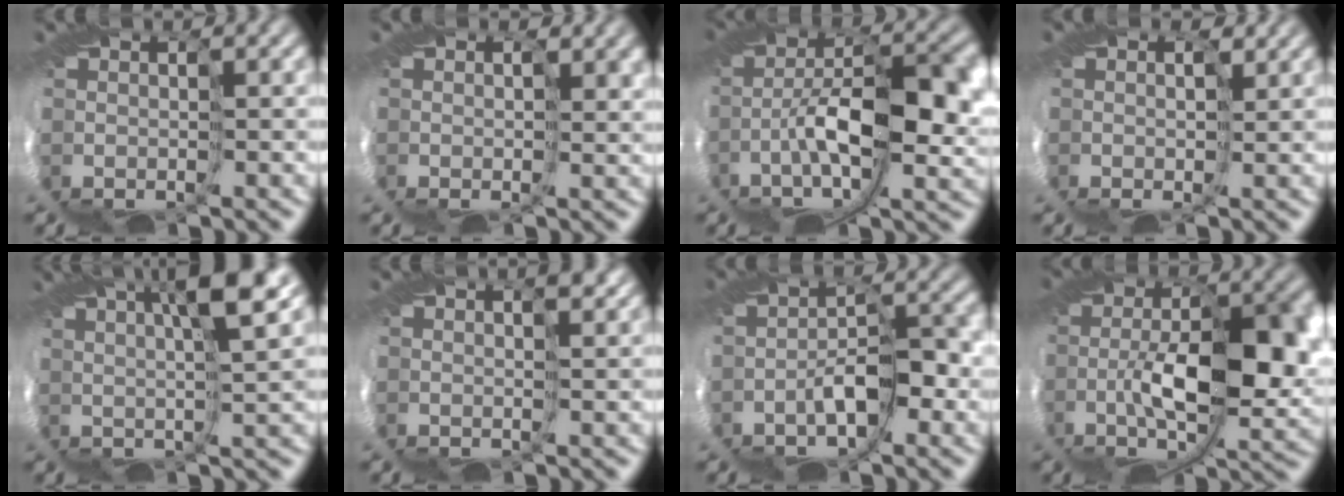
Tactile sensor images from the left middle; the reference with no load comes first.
{"total": 2.3, "force": [1.3, 1.3, 1.4], "torque": [-0.037, 0.008, 0.019]}
{"total": 6.8, "force": [-0.9, 2.6, 6.2], "torque": [-0.125, 0.004, -0.023]}
{"total": 1.6, "force": [1.1, 0.7, 1.0], "torque": [-0.028, 0.009, 0.009]}
{"total": 4.8, "force": [3.4, -2.1, 2.6], "torque": [-0.019, 0.016, 0.050]}
{"total": 2.6, "force": [2.0, 0.5, 1.5], "torque": [-0.035, 0.014, 0.027]}
{"total": 2.0, "force": [-1.2, -0.8, 1.4], "torque": [-0.035, 0.006, -0.030]}
{"total": 7.3, "force": [-0.2, 2.8, 6.8], "torque": [-0.145, -0.006, -0.007]}